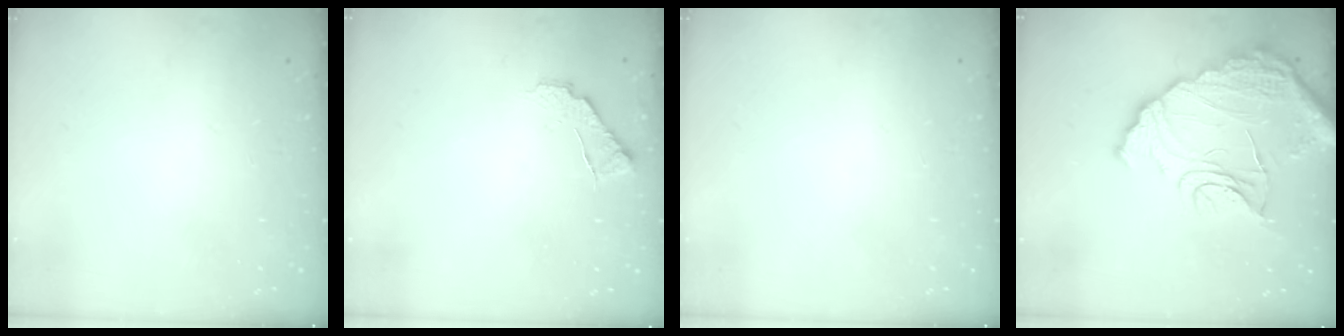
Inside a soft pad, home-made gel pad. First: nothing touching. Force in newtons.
{"total": 6.5, "press": 6.5, "slide": 0.3}
{"total": 0.0}
{"total": 17.4, "press": 17.3, "slide": 1.3}